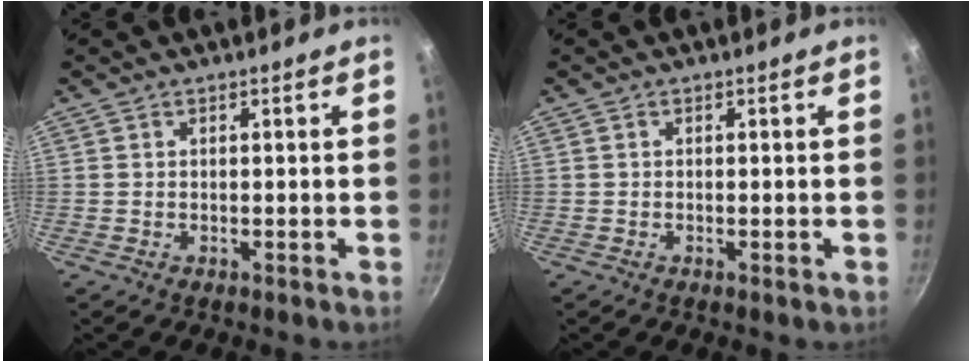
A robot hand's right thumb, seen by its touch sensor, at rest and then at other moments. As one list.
[{"total": 0.6, "force": [-0.3, 0.0, 0.5], "torque": [-0.009, 0.000, -0.007]}]